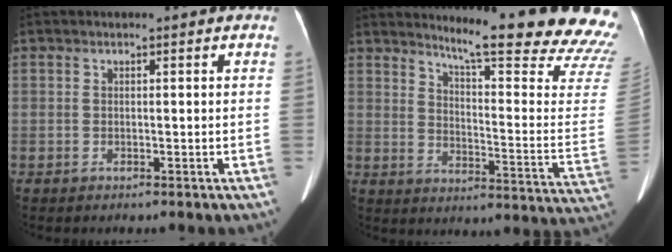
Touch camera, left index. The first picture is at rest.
{"total": 23.3, "force": [20.9, 0.5, 10.4], "torque": [-0.140, -0.126, 0.247]}